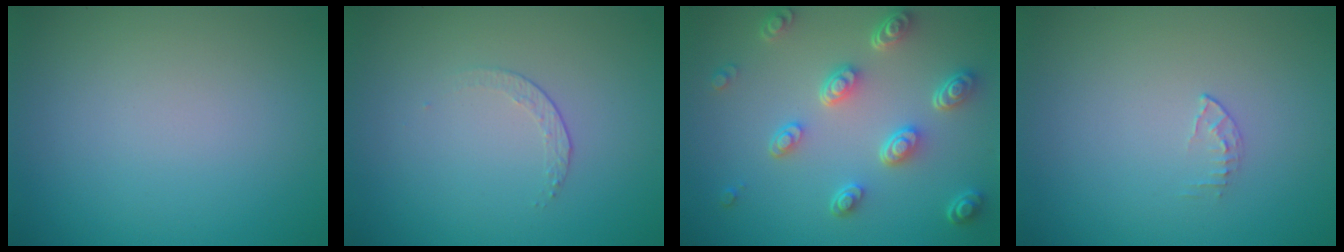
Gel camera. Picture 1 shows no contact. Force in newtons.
{"total": 1.2, "press": 0.5, "slide": 1.1}
{"total": 5.1, "press": 3.8, "slide": 3.5}
{"total": 0.6, "press": 0.4, "slide": 0.4}